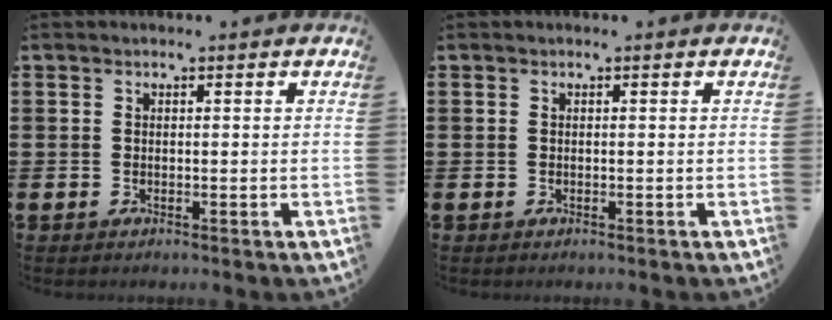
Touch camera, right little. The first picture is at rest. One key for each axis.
{"total": 0.0}